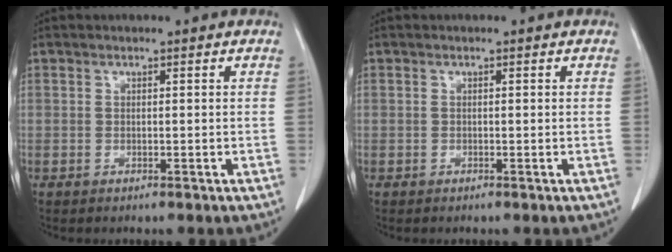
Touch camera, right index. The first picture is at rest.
{"total": 0.0}